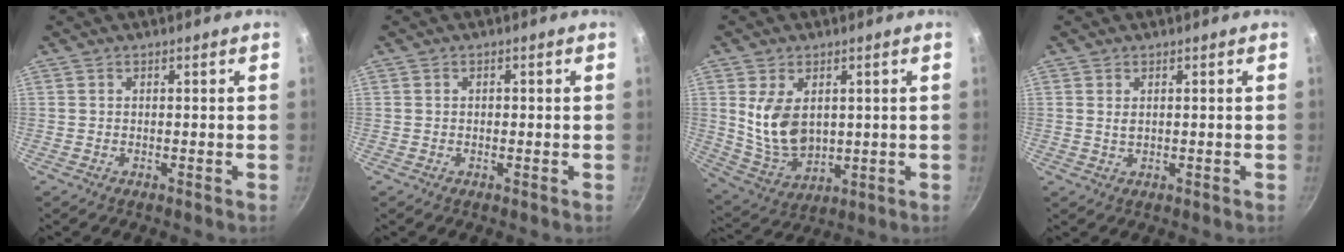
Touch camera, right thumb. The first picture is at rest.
{"total": 0.7, "force": [0.0, 0.6, 0.4], "torque": [-0.002, 0.005, 0.000]}
{"total": 11.3, "force": [2.2, 7.5, 8.2], "torque": [-0.134, -0.026, 0.061]}
{"total": 1.4, "force": [0.5, 0.8, 1.0], "torque": [-0.018, -0.001, 0.010]}